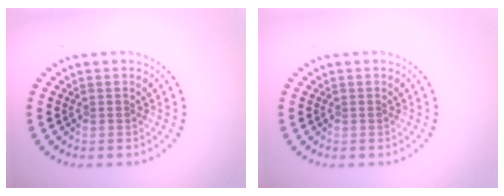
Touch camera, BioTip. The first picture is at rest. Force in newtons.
{"total": 0.0}